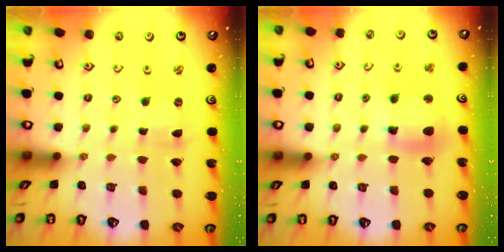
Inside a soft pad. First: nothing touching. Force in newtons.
{"total": 11.6, "press": 11.4, "slide": 2.0}